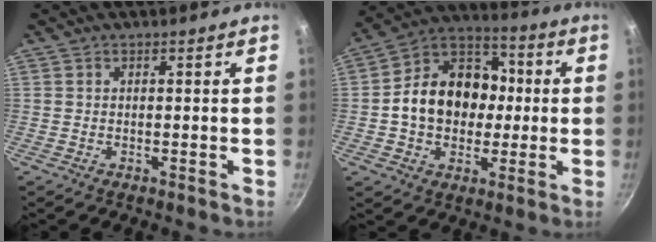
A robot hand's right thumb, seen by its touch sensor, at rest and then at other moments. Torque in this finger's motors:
{"motor_torque": [0.21, 0.21, 0.61, -0.49, 0.24]}